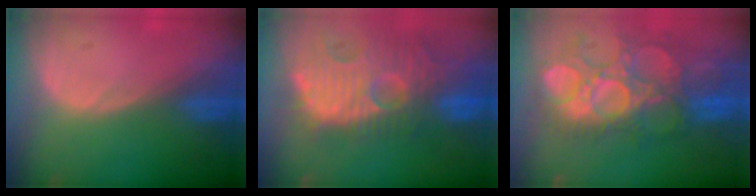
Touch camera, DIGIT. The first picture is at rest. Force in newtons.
{"total": 13.8, "press": 12.3, "slide": 6.4}
{"total": 12.2, "press": 11.5, "slide": 4.1}